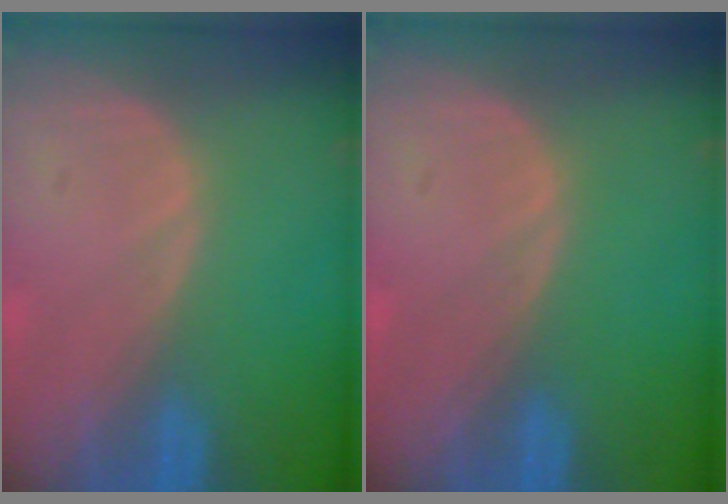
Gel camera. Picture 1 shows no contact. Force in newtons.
{"total": 0.0}